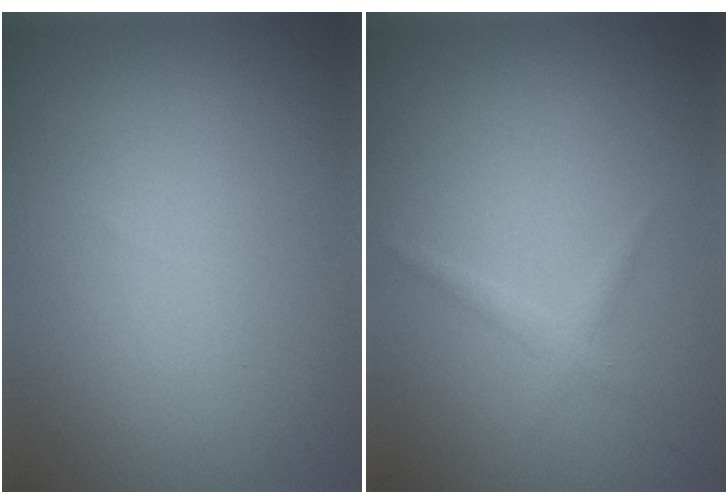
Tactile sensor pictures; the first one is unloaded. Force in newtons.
{"total": 1.0, "press": 1.0, "slide": 0.1}